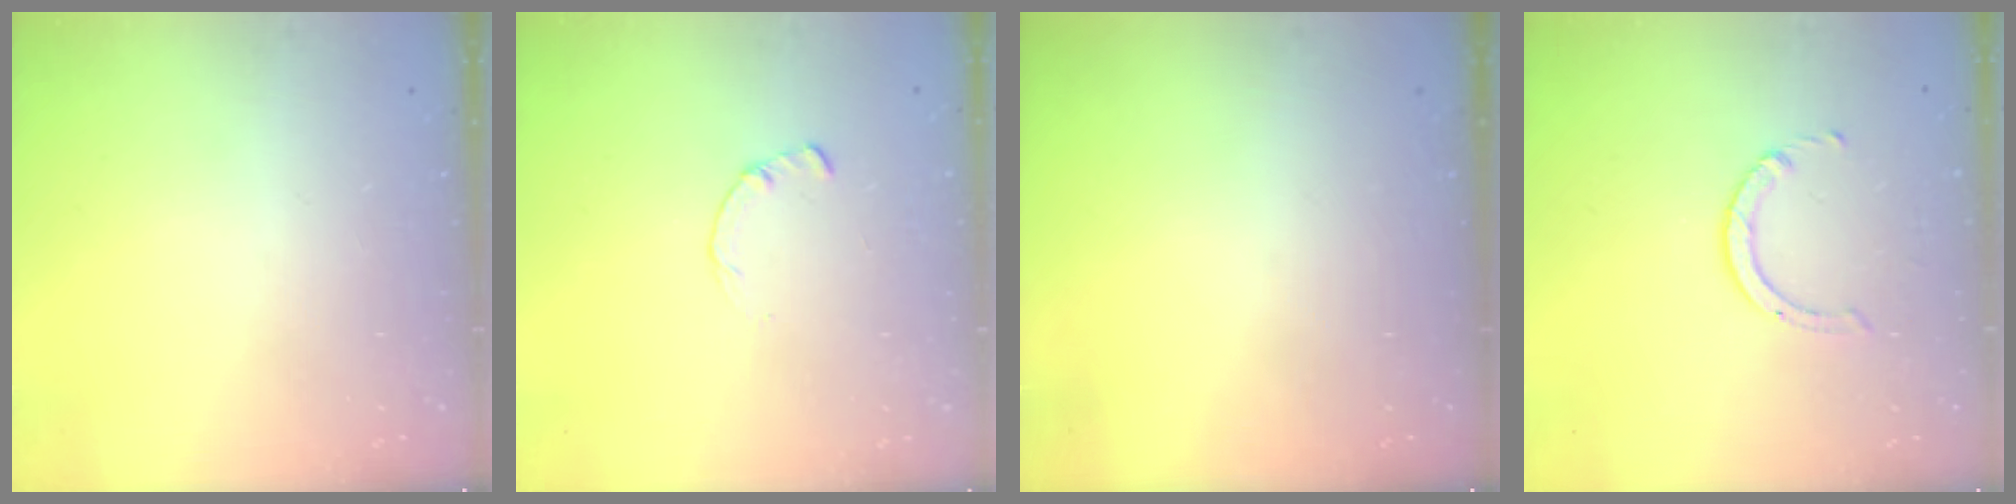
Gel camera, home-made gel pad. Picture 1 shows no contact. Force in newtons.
{"total": 1.7, "press": 1.7, "slide": 0.2}
{"total": 0.0}
{"total": 2.3, "press": 2.3, "slide": 0.3}